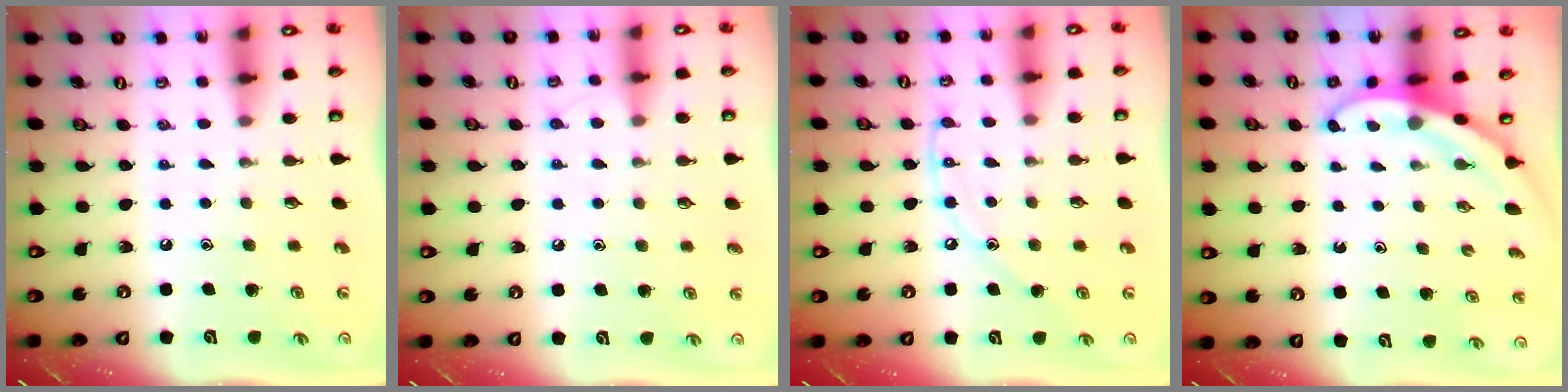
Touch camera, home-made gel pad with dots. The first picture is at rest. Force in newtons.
{"total": 5.1, "press": 5.1, "slide": 0.6}
{"total": 8.7, "press": 8.6, "slide": 0.8}
{"total": 3.3, "press": 3.3, "slide": 0.1}